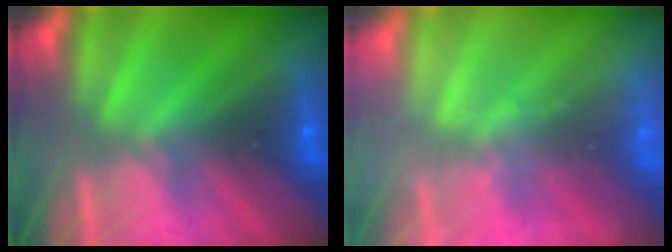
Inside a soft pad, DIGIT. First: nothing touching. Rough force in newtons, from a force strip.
{"total": 2.3}